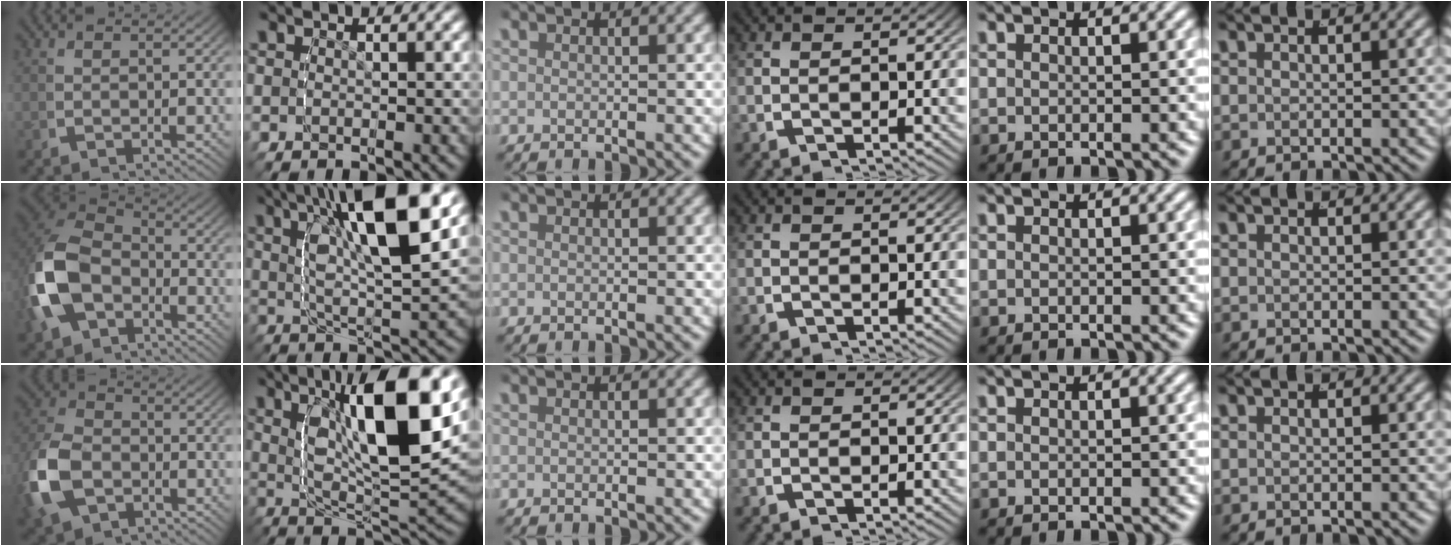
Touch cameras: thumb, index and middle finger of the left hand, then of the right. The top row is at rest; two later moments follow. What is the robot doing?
{"motion": "lift_and_place", "object": "markers"}